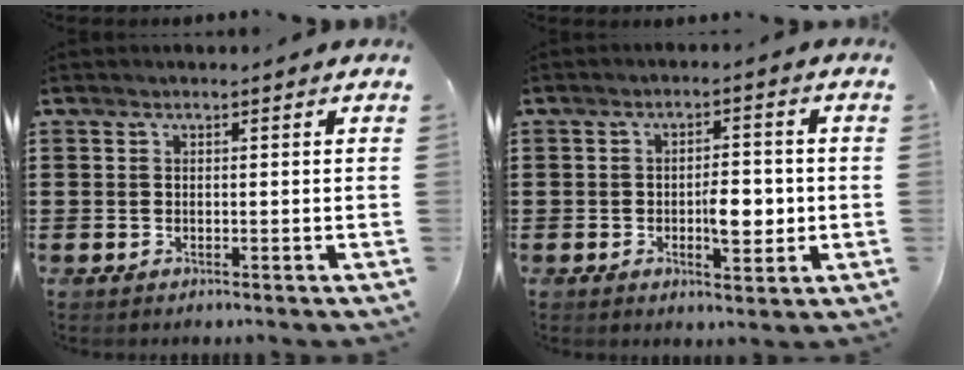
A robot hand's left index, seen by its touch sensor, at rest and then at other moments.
{"total": 5.4, "force": [-0.8, 2.5, 4.8], "torque": [-0.069, 0.000, -0.018]}